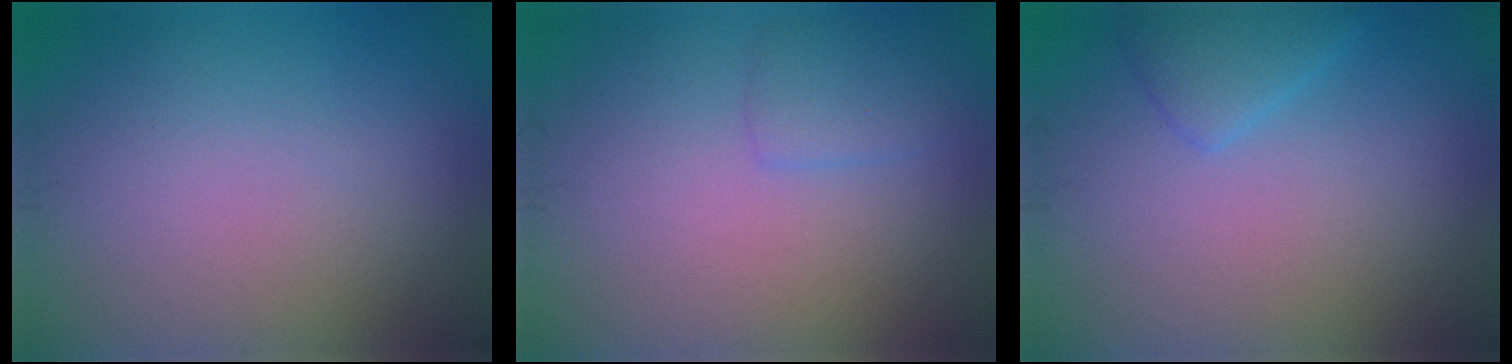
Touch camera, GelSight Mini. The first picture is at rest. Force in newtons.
{"total": 1.6, "press": 1.6, "slide": 0.1}
{"total": 2.0, "press": 2.0, "slide": 0.1}